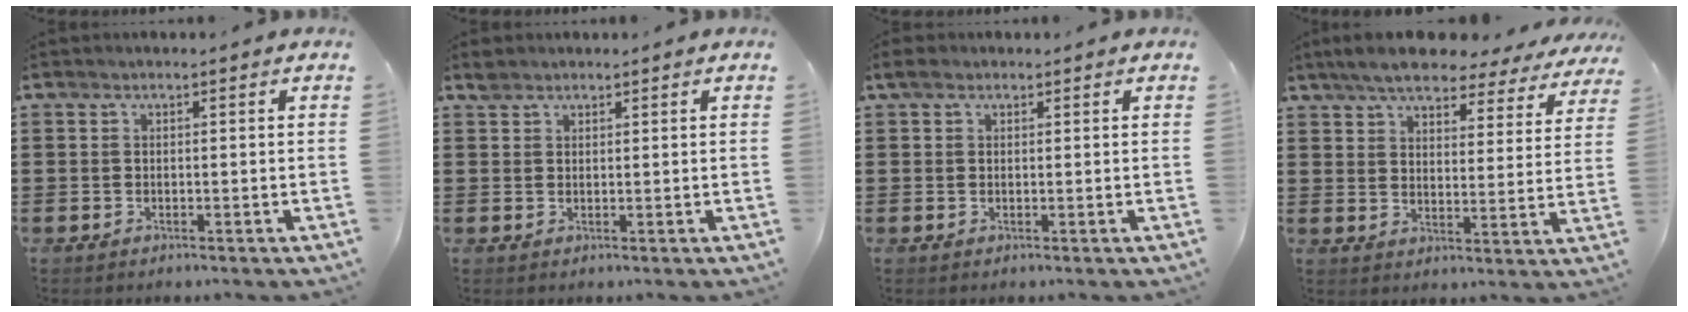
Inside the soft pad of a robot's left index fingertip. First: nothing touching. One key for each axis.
{"total": 1.5, "fx": 1.4, "fy": 0.6, "fz": 0.2, "tx": -0.007, "ty": 0.002, "tz": 0.028}
{"total": 1.6, "fx": 0.6, "fy": 1.1, "fz": 1.0, "tx": -0.022, "ty": 0.007, "tz": 0.011}
{"total": 6.8, "fx": 6.2, "fy": 1.1, "fz": 2.4, "tx": -0.067, "ty": -0.027, "tz": 0.108}